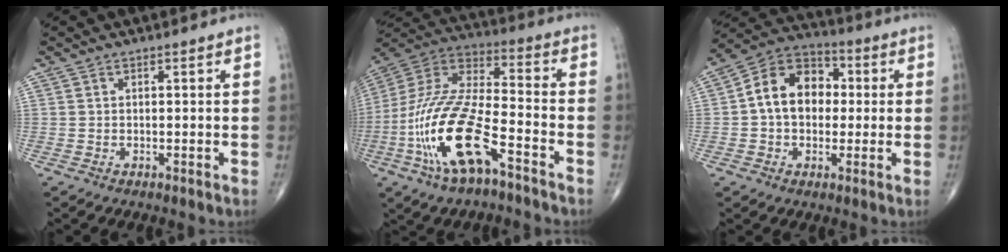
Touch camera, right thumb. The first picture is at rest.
{"total": 21.2, "force": [-9.1, 7.4, 17.7], "torque": [-0.385, 0.041, -0.169]}
{"total": 13.0, "force": [0.8, 9.6, 8.8], "torque": [-0.116, 0.031, 0.001]}